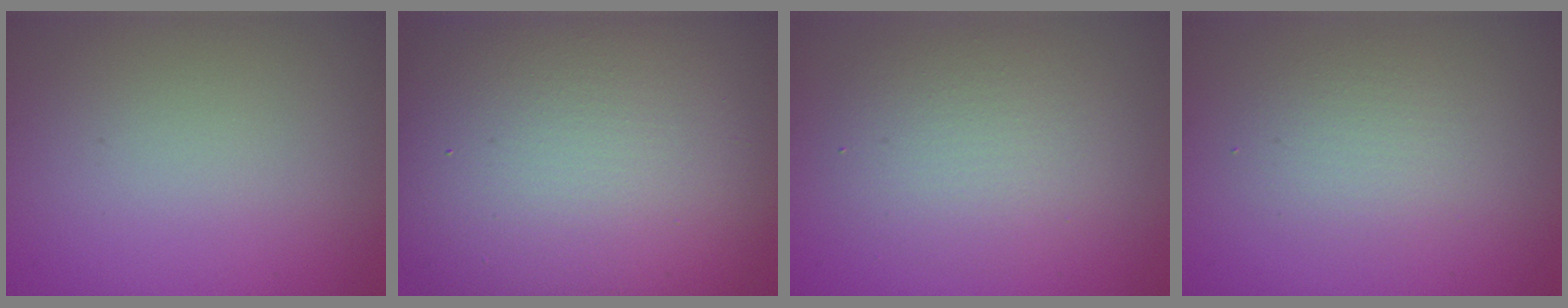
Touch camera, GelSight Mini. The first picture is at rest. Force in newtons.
{"total": 17.9, "press": 17.9, "slide": 1.1}
{"total": 3.9, "press": 3.9, "slide": 0.1}
{"total": 2.4, "press": 2.4, "slide": 0.0}